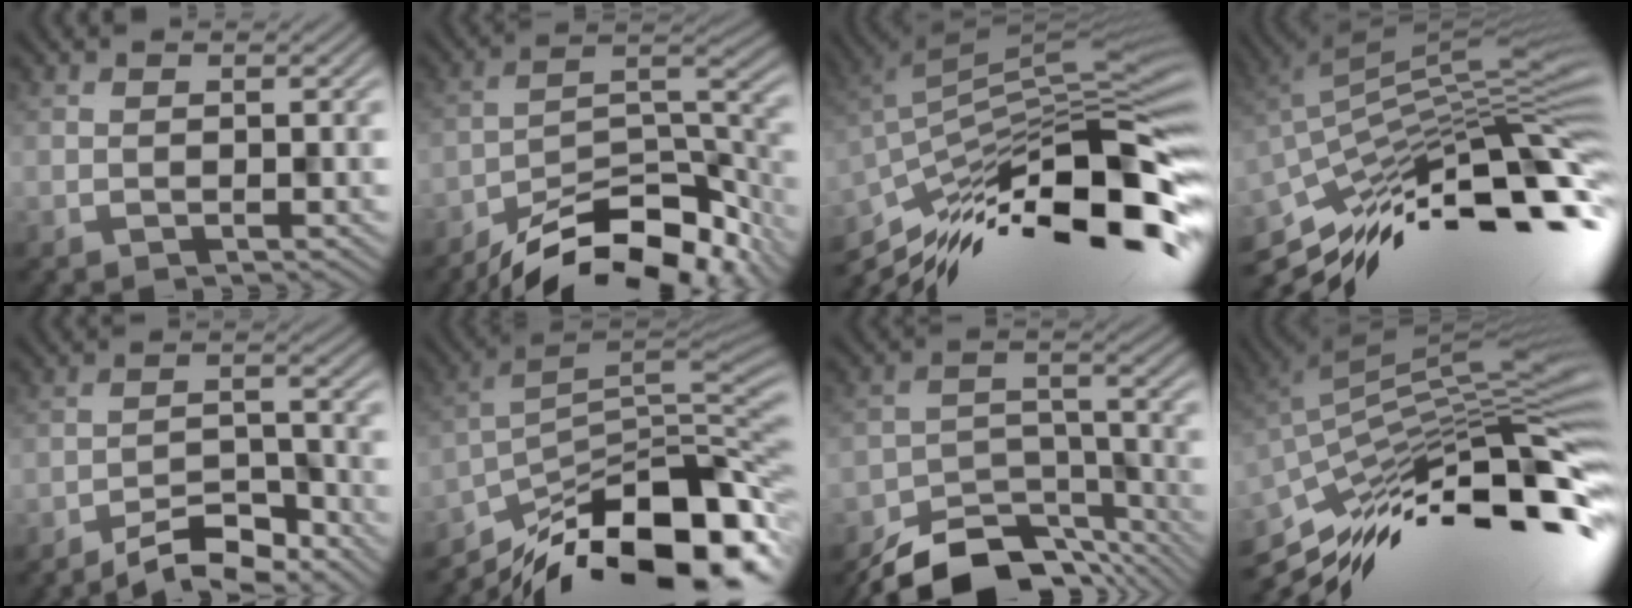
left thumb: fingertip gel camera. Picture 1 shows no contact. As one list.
[{"total": 14.8, "force": [-12.0, 4.0, 7.7], "torque": [-0.132, 0.003, -0.198]}, {"total": 16.8, "force": [-9.6, 4.7, 12.9], "torque": [-0.238, 0.010, -0.169]}, {"total": 16.0, "force": [-8.2, 3.9, 13.2], "torque": [-0.244, 0.015, -0.150]}, {"total": 6.0, "force": [-5.1, 1.4, 2.8], "torque": [-0.044, 0.007, -0.093]}, {"total": 16.4, "force": [-10.7, 6.3, 10.8], "torque": [-0.197, -0.020, -0.166]}, {"total": 11.5, "force": [-9.5, 4.5, 4.6], "torque": [-0.074, -0.010, -0.154]}, {"total": 15.5, "force": [-7.8, 3.5, 13.0], "torque": [-0.251, 0.018, -0.142]}]